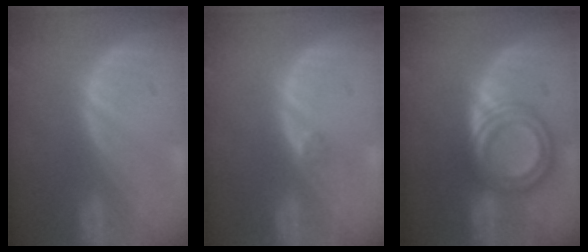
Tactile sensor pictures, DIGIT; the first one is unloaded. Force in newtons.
{"total": 0.9, "press": 0.8, "slide": 0.5}
{"total": 7.5, "press": 7.5, "slide": 0.5}